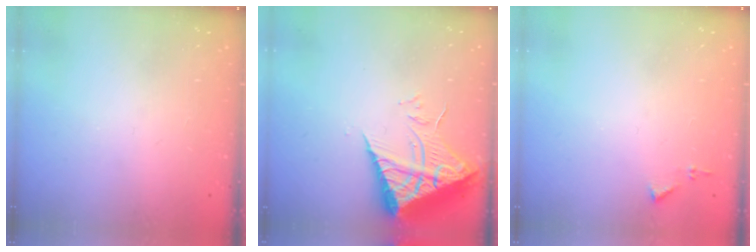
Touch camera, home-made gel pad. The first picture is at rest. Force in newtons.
{"total": 9.7, "press": 9.6, "slide": 0.8}
{"total": 4.4, "press": 4.4, "slide": 0.6}